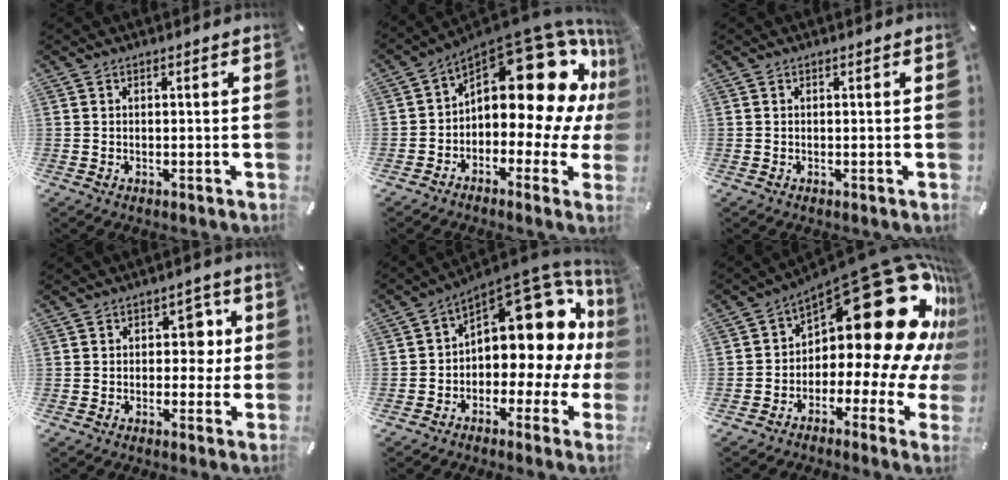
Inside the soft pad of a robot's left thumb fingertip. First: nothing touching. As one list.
[{"total": 21.9, "force": [8.7, 10.7, 17.0], "torque": [-0.233, -0.077, 0.147]}, {"total": 0.0}, {"total": 6.2, "force": [0.7, 4.8, 3.8], "torque": [-0.036, -0.002, 0.001]}, {"total": 14.6, "force": [7.0, 8.5, 9.6], "torque": [-0.115, -0.082, 0.115]}, {"total": 30.4, "force": [10.2, 14.8, 24.5], "torque": [-0.341, -0.096, 0.192]}]